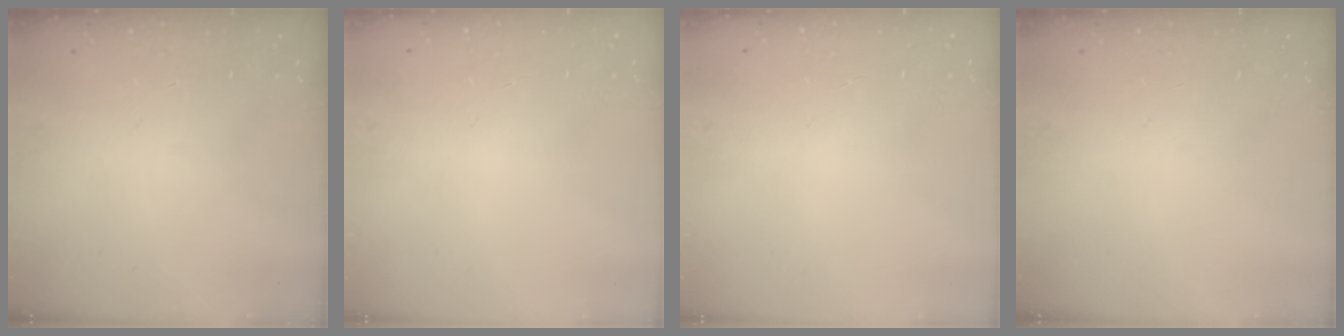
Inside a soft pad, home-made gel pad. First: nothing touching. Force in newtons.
{"total": 0.0}
{"total": 0.0}
{"total": 0.0}